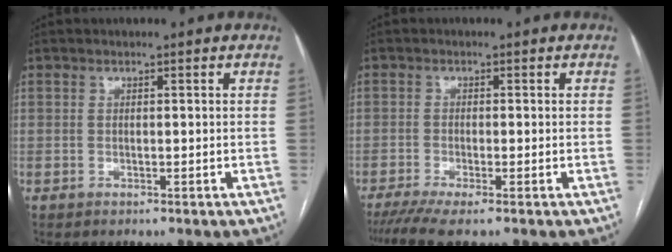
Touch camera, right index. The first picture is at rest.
{"total": 4.5, "force": [-3.2, 0.2, 3.1], "torque": [-0.054, -0.012, -0.060]}